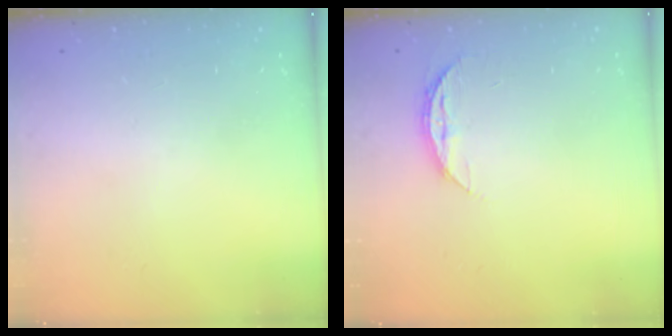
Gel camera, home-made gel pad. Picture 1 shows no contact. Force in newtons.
{"total": 7.3, "press": 7.3, "slide": 0.6}